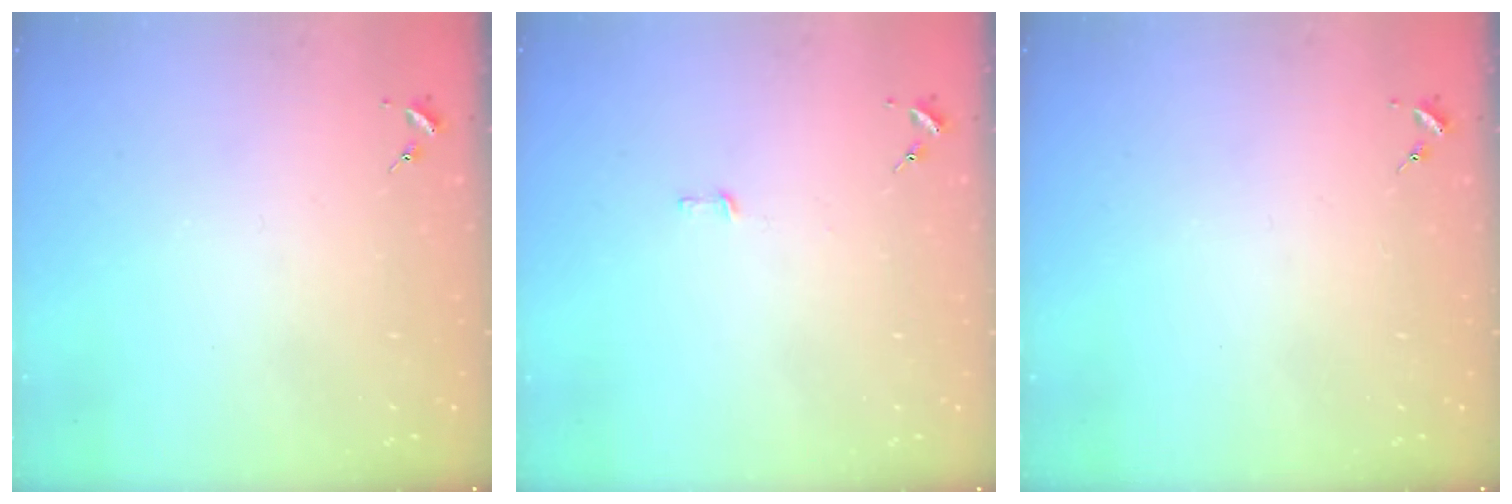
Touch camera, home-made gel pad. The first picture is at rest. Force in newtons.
{"total": 3.0, "press": 3.0, "slide": 0.2}
{"total": 0.0}